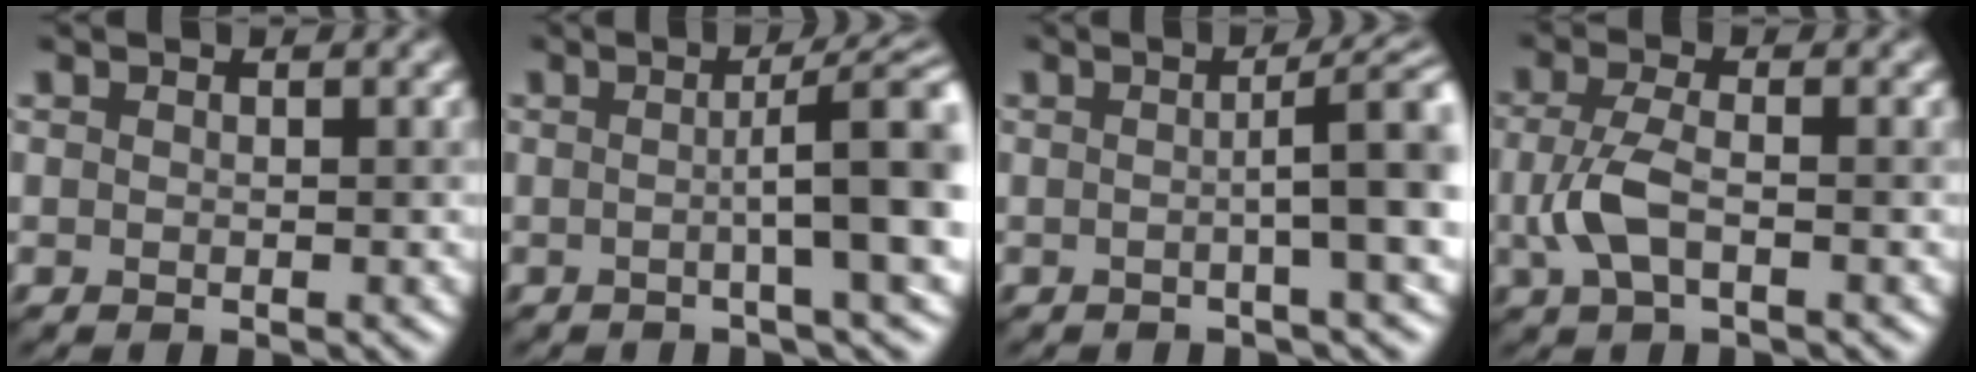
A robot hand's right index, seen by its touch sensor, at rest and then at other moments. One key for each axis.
{"total": 7.8, "fx": 0.2, "fy": 1.4, "fz": 7.7, "tx": -0.083, "ty": 0.008, "tz": 0.002}
{"total": 6.3, "fx": 0.2, "fy": 1.1, "fz": 6.2, "tx": -0.067, "ty": 0.008, "tz": 0.003}
{"total": 3.0, "fx": -0.7, "fy": 1.3, "fz": 2.6, "tx": -0.064, "ty": -0.001, "tz": -0.014}